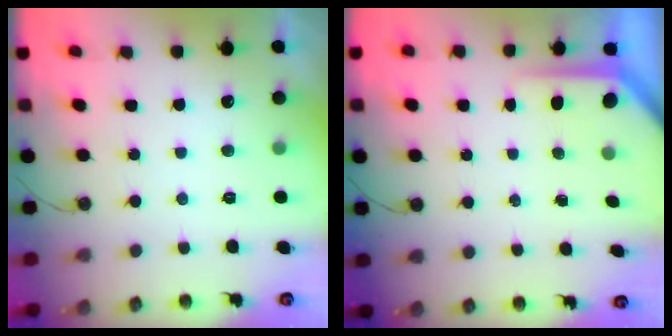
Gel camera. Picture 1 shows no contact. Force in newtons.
{"total": 5.2, "press": 5.1, "slide": 0.3}